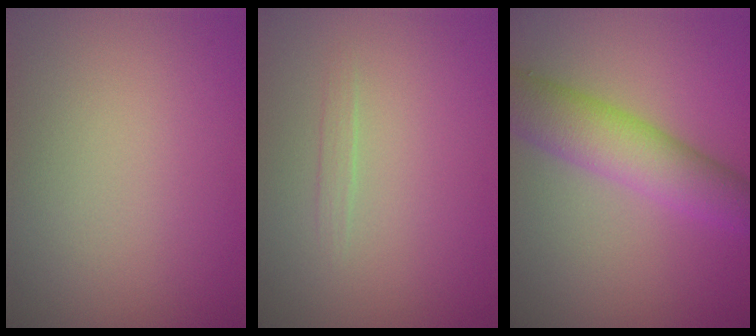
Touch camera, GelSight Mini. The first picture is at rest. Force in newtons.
{"total": 0.6, "press": 0.6, "slide": 0.0}
{"total": 5.7, "press": 5.7, "slide": 0.2}